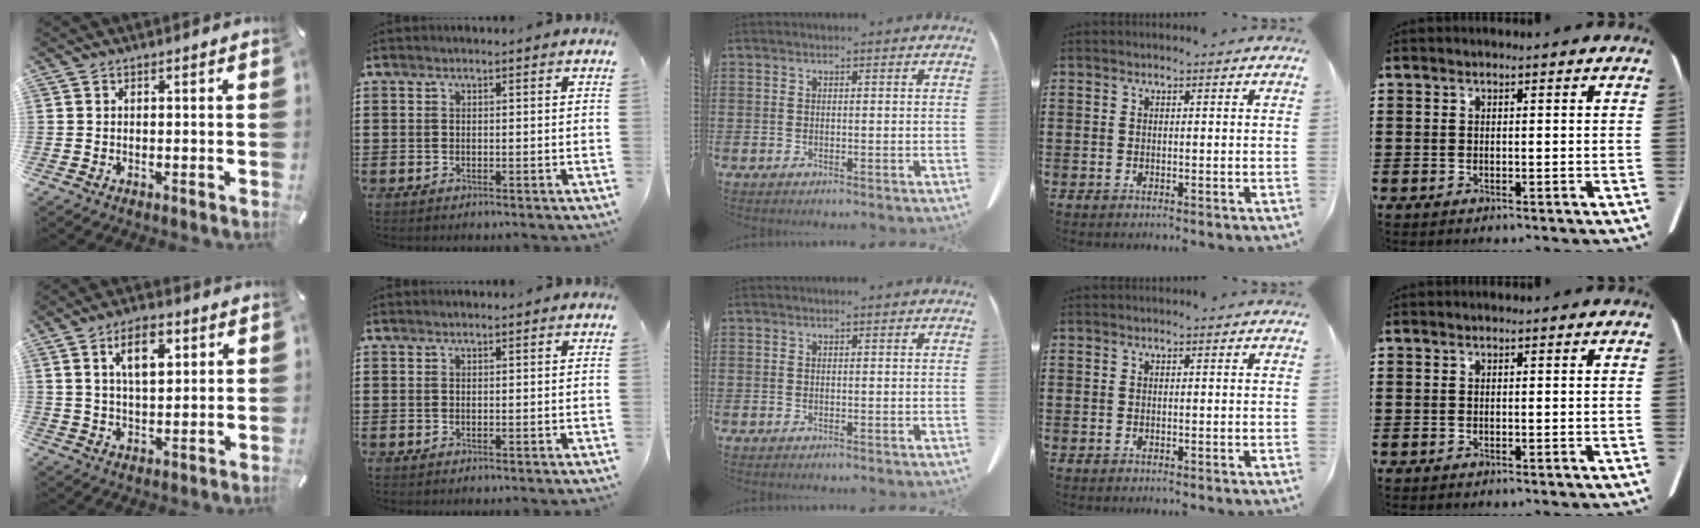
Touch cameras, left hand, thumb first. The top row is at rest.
{"thumb": {"total": 9.3, "force": [4.2, 4.8, 6.7], "torque": [-0.112, -0.001, 0.070]}}